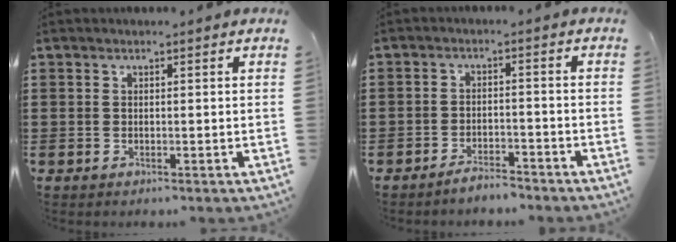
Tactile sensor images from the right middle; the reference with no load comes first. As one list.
[{"total": 3.1, "force": [-3.0, 0.5, 0.4], "torque": [-0.010, 0.005, -0.062]}]